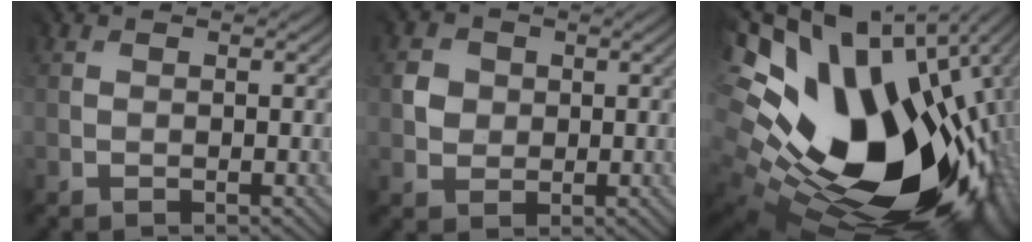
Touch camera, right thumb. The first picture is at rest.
{"total": 2.6, "force": [0.7, 2.3, -0.9], "torque": [0.013, -0.002, 0.010]}
{"total": 19.8, "force": [1.6, 13.4, 14.5], "torque": [-0.251, -0.076, 0.070]}